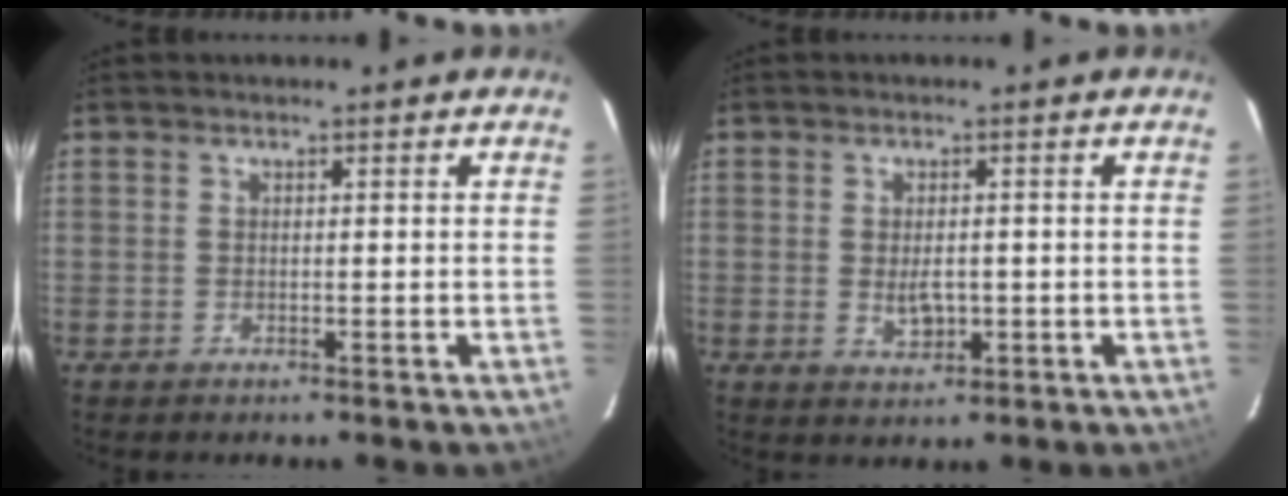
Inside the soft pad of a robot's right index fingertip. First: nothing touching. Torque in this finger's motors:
{"motor_torque": [-0.02, 0.02, 0.04, 0.05]}